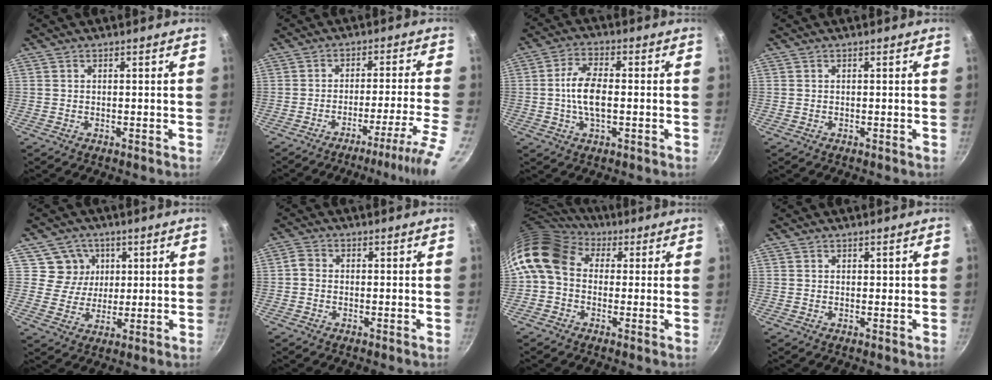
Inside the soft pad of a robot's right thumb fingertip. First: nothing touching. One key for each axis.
{"total": 11.0, "fx": -8.1, "fy": -1.4, "fz": 7.3, "tx": -0.108, "ty": 0.042, "tz": -0.115}
{"total": 8.0, "fx": -0.5, "fy": 3.7, "fz": 7.1, "tx": -0.136, "ty": 0.013, "tz": -0.015}
{"total": 0.0}
{"total": 6.9, "fx": 2.5, "fy": 6.3, "fz": 1.4, "tx": 0.011, "ty": -0.014, "tz": 0.041}
{"total": 2.1, "fx": -0.4, "fy": 1.7, "fz": 1.0, "tx": -0.022, "ty": 0.009, "tz": -0.014}
{"total": 12.0, "fx": 2.3, "fy": 9.2, "fz": 7.3, "tx": -0.127, "ty": 0.017, "tz": 0.018}
{"total": 0.6, "fx": 0.4, "fy": 0.4, "fz": 0.0, "tx": 0.001, "ty": -0.002, "tz": 0.007}